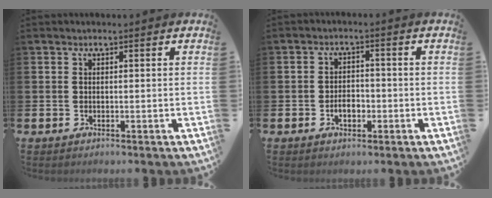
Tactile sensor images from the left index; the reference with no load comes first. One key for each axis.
{"total": 2.9, "fx": -1.0, "fy": 1.8, "fz": 2.1, "tx": -0.031, "ty": 0.001, "tz": -0.022}